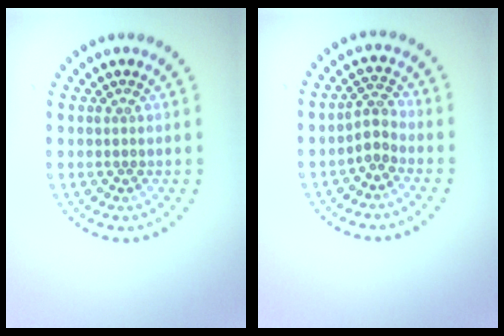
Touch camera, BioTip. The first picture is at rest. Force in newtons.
{"total": 2.0, "press": 1.4, "slide": 1.4}